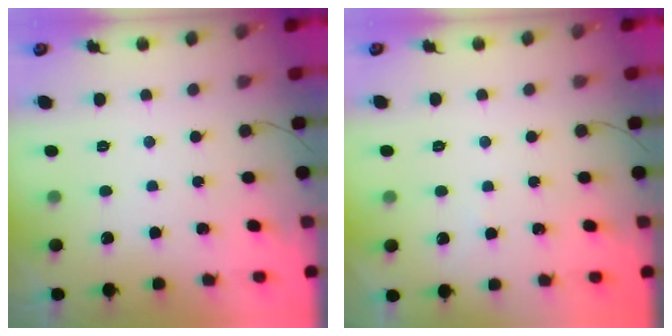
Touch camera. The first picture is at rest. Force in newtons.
{"total": 2.1, "press": 2.1, "slide": 0.3}